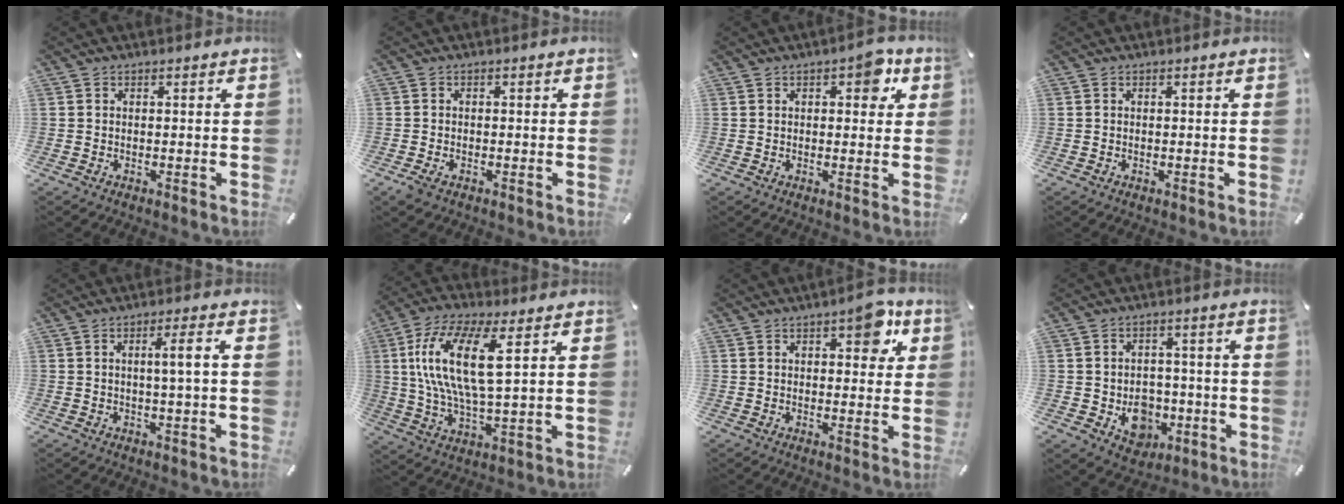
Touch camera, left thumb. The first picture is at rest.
{"total": 1.5, "force": [-0.8, 1.0, 0.9], "torque": [-0.017, 0.002, -0.015]}
{"total": 5.9, "force": [2.5, 3.0, 4.5], "torque": [-0.047, -0.007, 0.032]}
{"total": 0.0}
{"total": 5.2, "force": [0.7, 0.2, 5.1], "torque": [-0.097, -0.003, 0.006]}
{"total": 15.8, "force": [4.7, 5.3, 14.1], "torque": [-0.310, -0.005, 0.075]}
{"total": 7.4, "force": [3.8, 3.6, 5.3], "torque": [-0.055, -0.017, 0.057]}
{"total": 8.3, "force": [-1.8, 7.3, 3.6], "torque": [-0.024, 0.007, -0.024]}